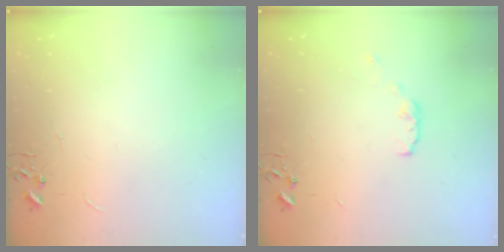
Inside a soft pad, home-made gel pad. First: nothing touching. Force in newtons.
{"total": 5.3, "press": 5.2, "slide": 0.8}